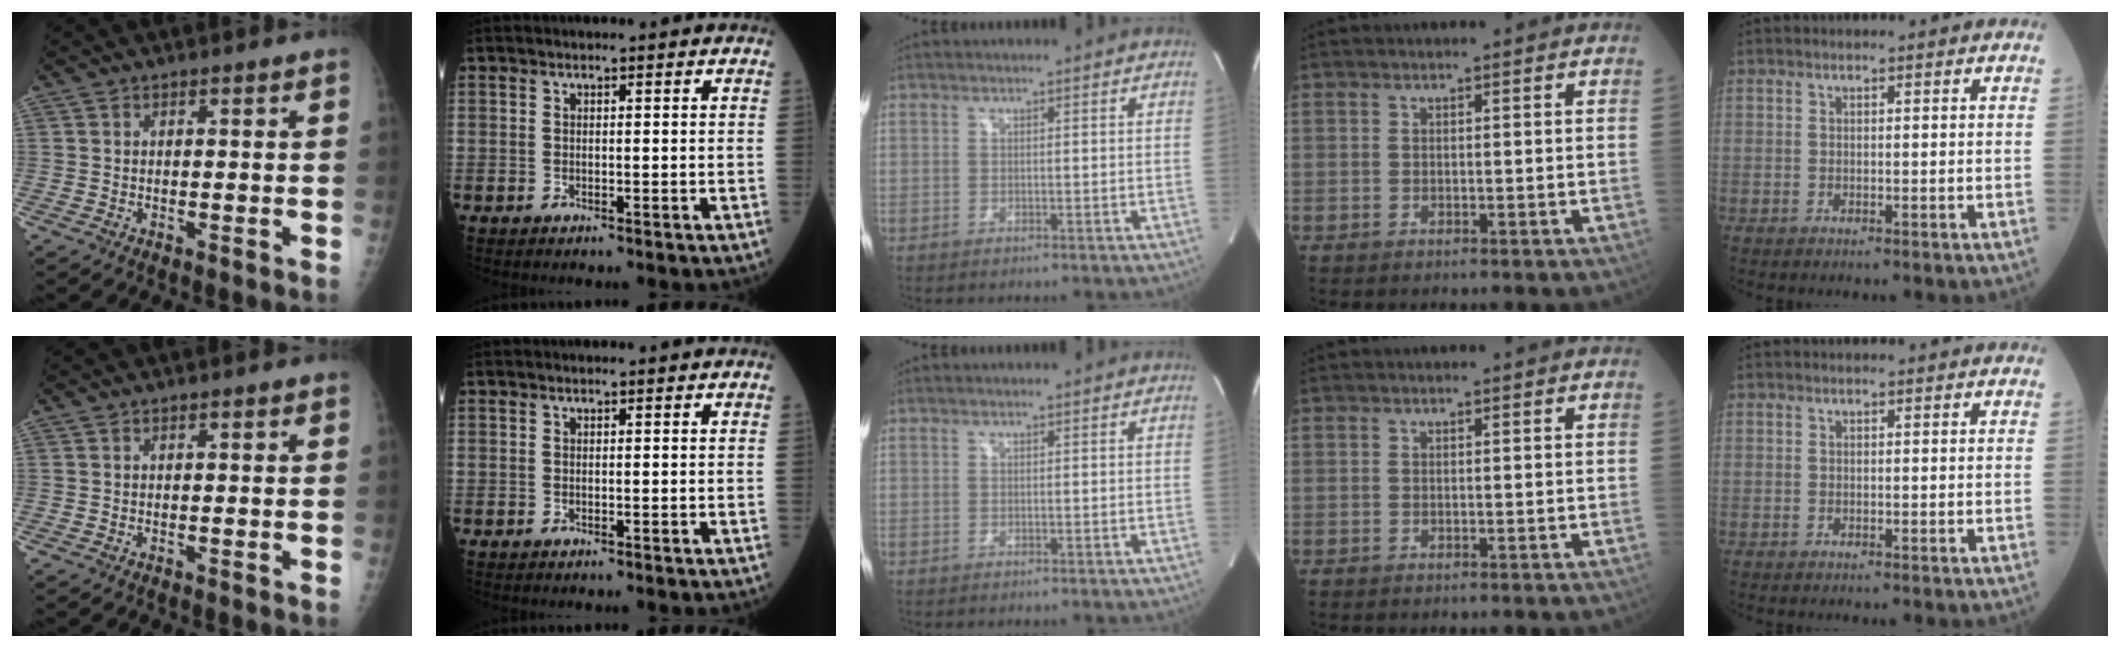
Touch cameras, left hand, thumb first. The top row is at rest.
{}